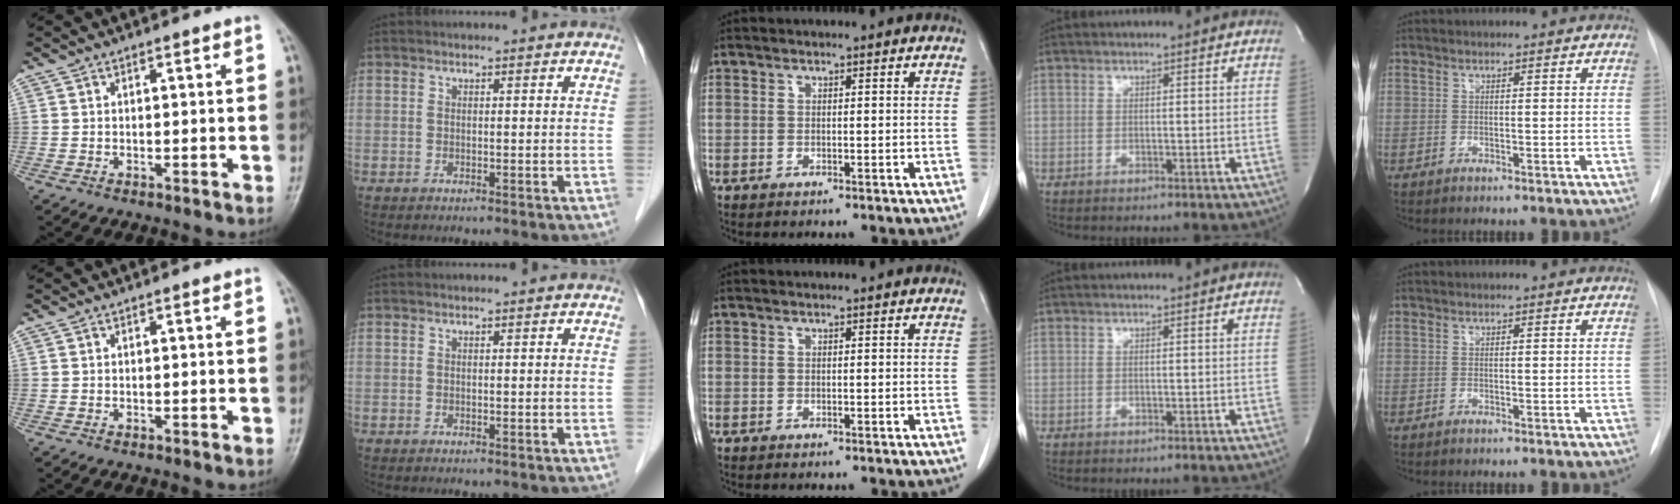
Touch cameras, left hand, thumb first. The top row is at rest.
{}